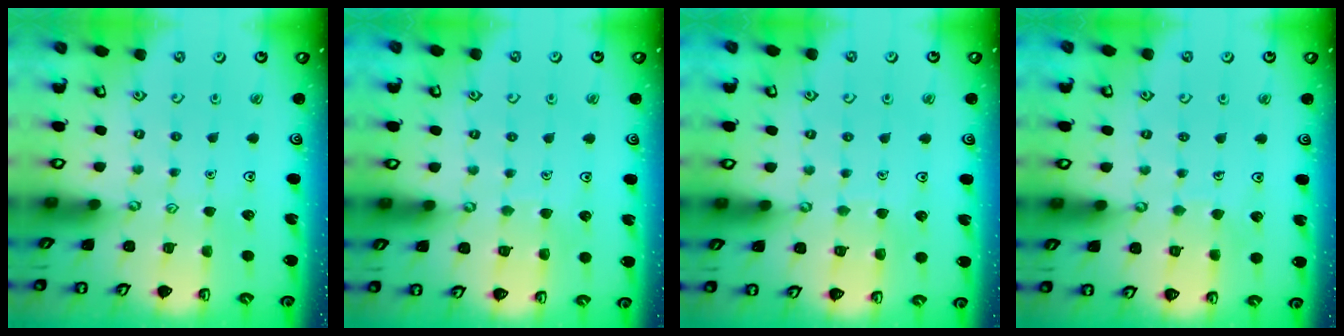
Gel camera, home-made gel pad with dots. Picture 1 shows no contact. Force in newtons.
{"total": 4.7, "press": 4.7, "slide": 0.4}
{"total": 4.7, "press": 4.7, "slide": 0.4}
{"total": 4.3, "press": 4.2, "slide": 0.4}